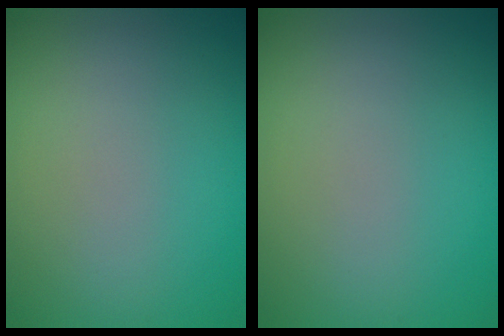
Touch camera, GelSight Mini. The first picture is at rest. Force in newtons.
{"total": 0.0}